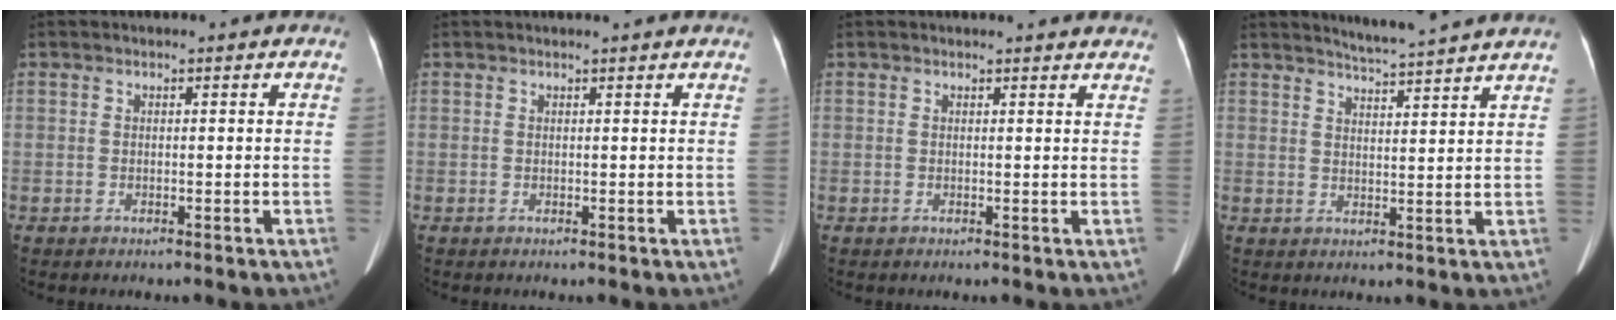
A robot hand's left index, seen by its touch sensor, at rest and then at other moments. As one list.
[{"total": 2.2, "force": [2.1, -0.3, 0.7], "torque": [-0.015, 0.006, 0.023]}, {"total": 6.4, "force": [6.2, 0.8, 1.5], "torque": [-0.012, -0.002, 0.045]}, {"total": 8.1, "force": [7.6, -1.3, 2.5], "torque": [-0.049, 0.004, 0.103]}]